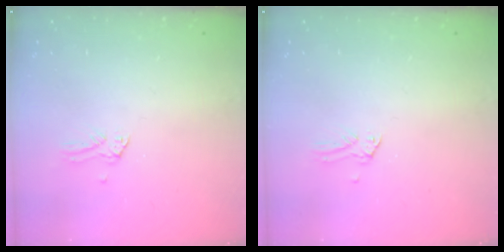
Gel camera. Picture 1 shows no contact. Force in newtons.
{"total": 0.0}